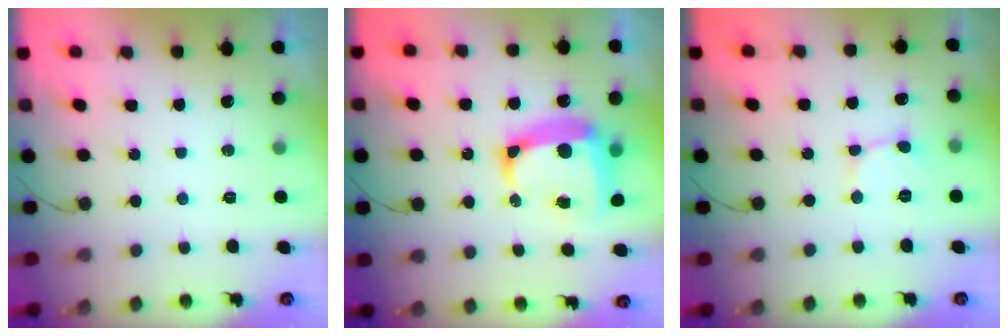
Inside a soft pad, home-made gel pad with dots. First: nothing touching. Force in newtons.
{"total": 16.4, "press": 16.3, "slide": 2.1}
{"total": 2.3, "press": 2.3, "slide": 0.2}